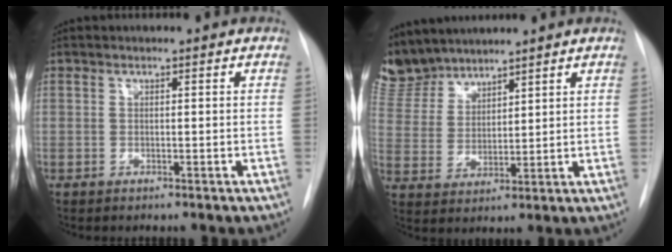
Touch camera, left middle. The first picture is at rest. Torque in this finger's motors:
{"motor_torque": [1.12, -1.02, 1.05, 0.00]}